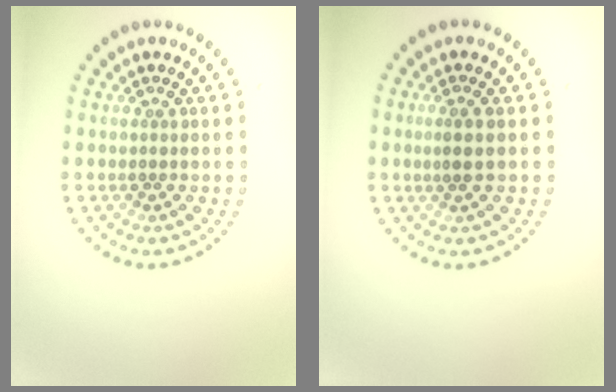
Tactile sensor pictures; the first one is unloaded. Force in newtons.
{"total": 1.6, "press": 1.4, "slide": 0.8}